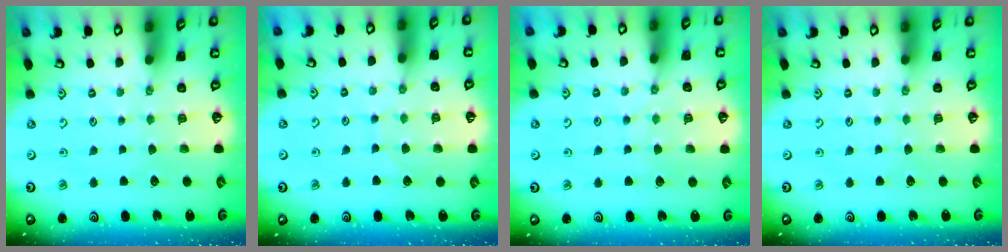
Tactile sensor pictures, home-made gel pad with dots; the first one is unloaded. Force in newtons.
{"total": 4.8, "press": 4.8, "slide": 0.5}
{"total": 4.5, "press": 4.5, "slide": 0.5}
{"total": 0.0}